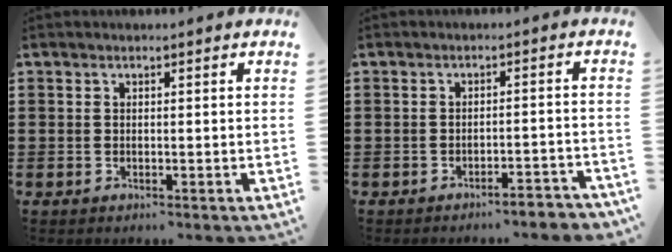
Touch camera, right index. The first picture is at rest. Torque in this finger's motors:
{"motor_torque": [1.08, 1.06, 0.06, -0.01]}